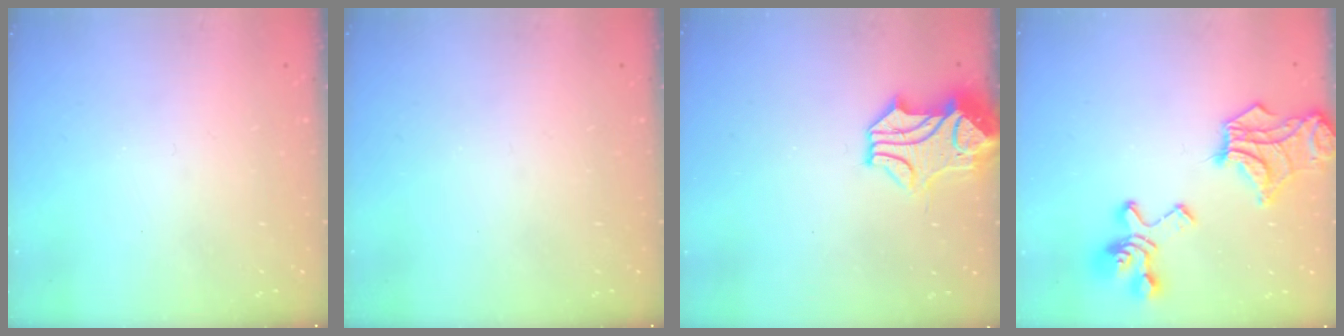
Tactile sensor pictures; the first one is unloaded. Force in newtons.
{"total": 0.0}
{"total": 1.0, "press": 0.2, "slide": 1.0}
{"total": 16.7, "press": 16.4, "slide": 3.4}